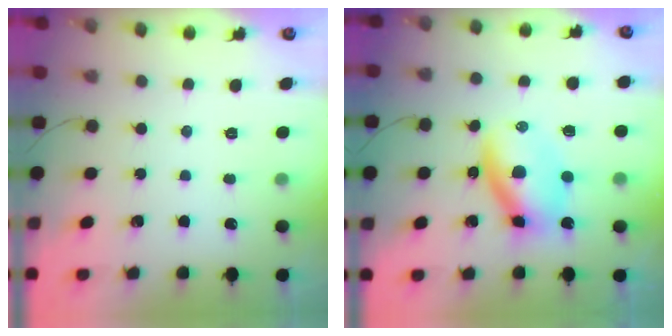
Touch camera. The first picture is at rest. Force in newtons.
{"total": 8.5, "press": 8.2, "slide": 2.5}